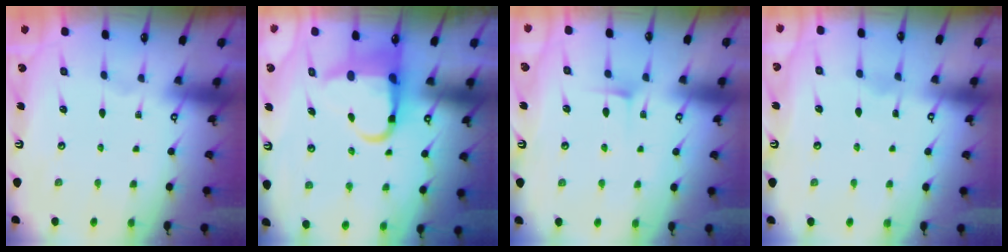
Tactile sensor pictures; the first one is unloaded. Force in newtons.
{"total": 8.2, "press": 8.0, "slide": 1.3}
{"total": 4.5, "press": 4.5, "slide": 0.6}
{"total": 5.1, "press": 5.1, "slide": 0.5}